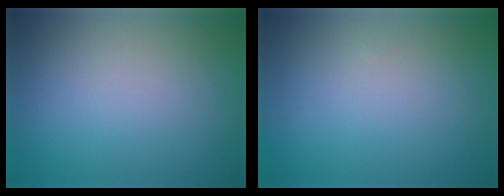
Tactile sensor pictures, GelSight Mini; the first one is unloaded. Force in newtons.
{"total": 0.0}